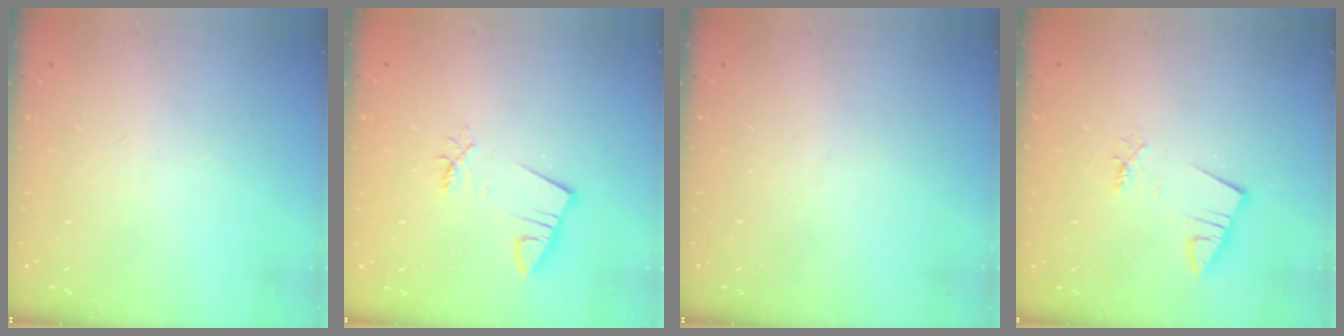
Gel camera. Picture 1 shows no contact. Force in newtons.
{"total": 3.3, "press": 3.3, "slide": 0.4}
{"total": 0.0}
{"total": 2.2, "press": 2.1, "slide": 0.2}